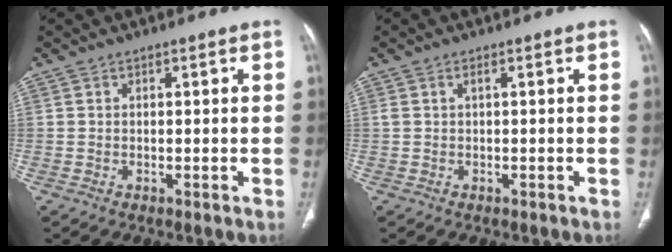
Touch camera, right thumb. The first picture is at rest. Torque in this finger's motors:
{"motor_torque": [-0.21, -0.27, -0.04, 0.54, 0.03]}